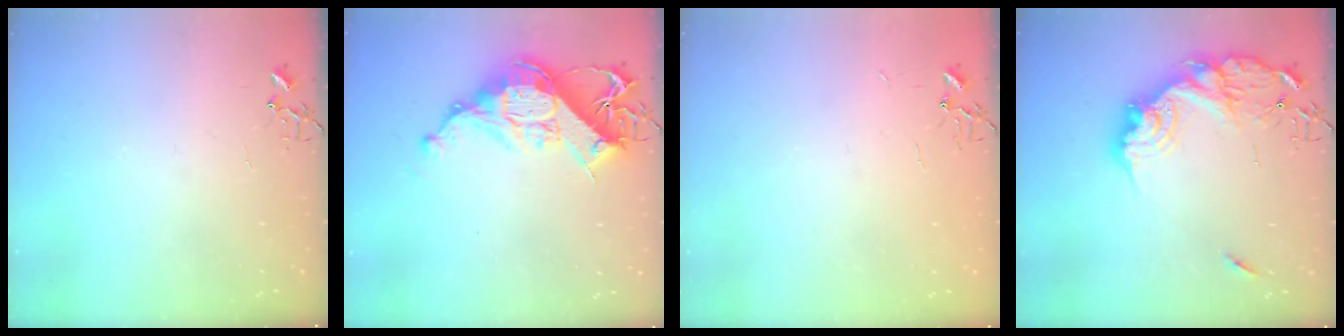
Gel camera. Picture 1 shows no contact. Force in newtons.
{"total": 15.9, "press": 15.8, "slide": 1.5}
{"total": 1.7, "press": 1.7, "slide": 0.2}
{"total": 20.2, "press": 20.2, "slide": 1.6}